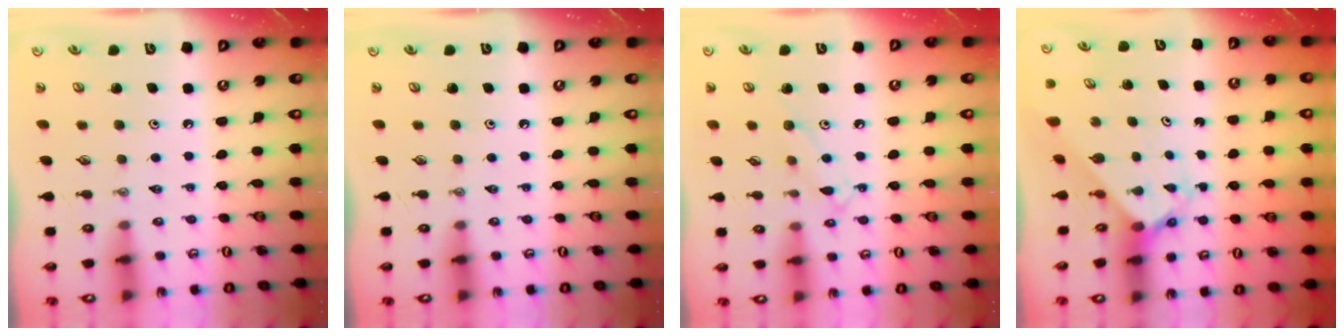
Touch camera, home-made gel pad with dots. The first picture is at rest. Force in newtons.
{"total": 0.0}
{"total": 8.1, "press": 8.1, "slide": 0.6}
{"total": 2.5, "press": 2.5, "slide": 0.2}